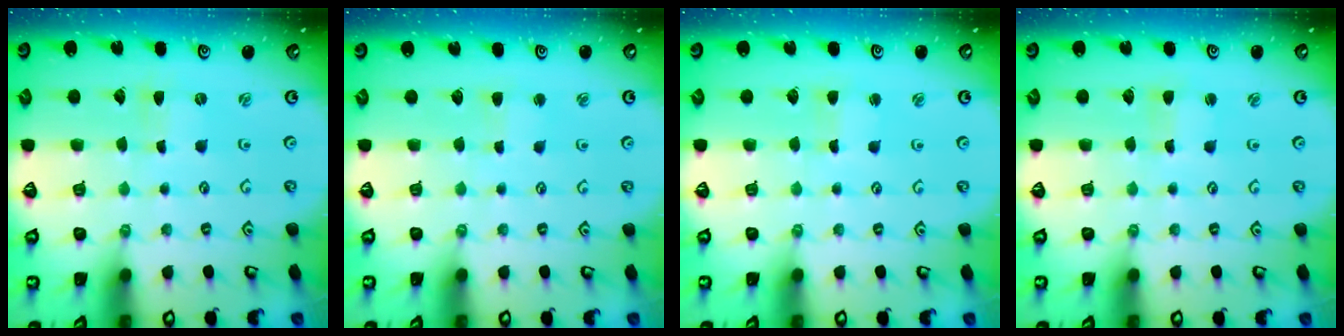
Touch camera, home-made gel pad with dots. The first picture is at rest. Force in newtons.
{"total": 1.9, "press": 1.9, "slide": 0.3}
{"total": 2.2, "press": 2.1, "slide": 0.3}
{"total": 1.1, "press": 1.0, "slide": 0.2}